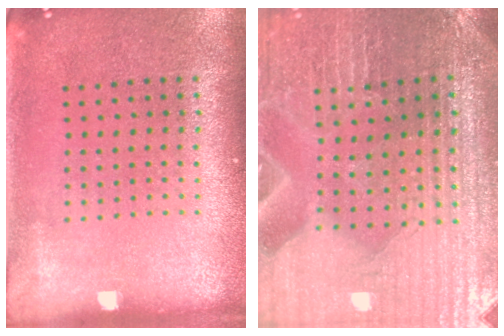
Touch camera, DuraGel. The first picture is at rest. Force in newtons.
{"total": 2.9, "press": 2.8, "slide": 0.3}